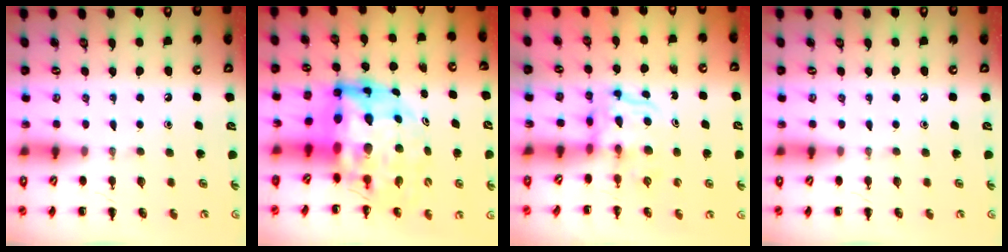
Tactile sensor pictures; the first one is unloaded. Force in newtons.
{"total": 14.3, "press": 13.7, "slide": 4.3}
{"total": 3.4, "press": 3.4, "slide": 0.2}
{"total": 0.0}